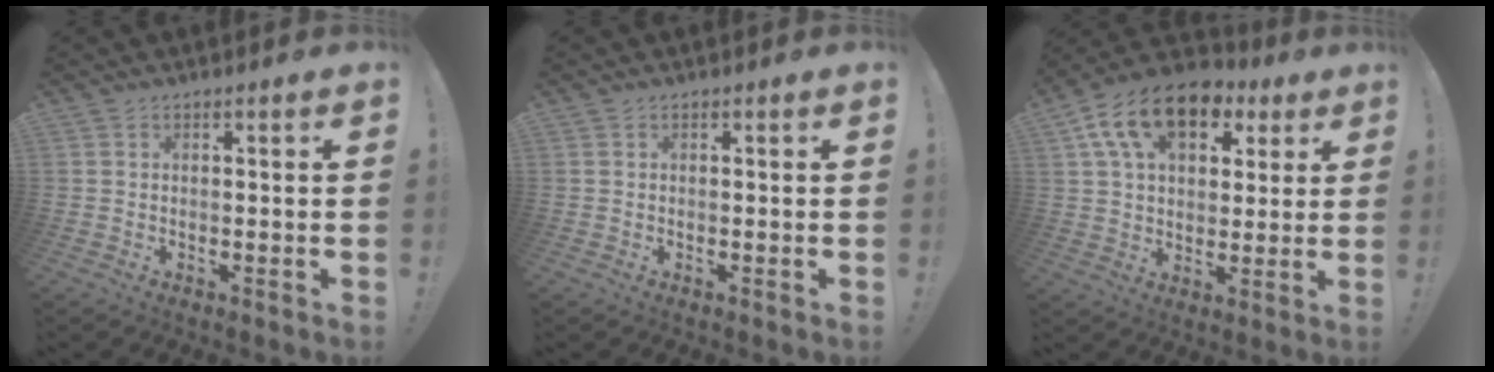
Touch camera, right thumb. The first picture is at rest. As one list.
[{"total": 0.0}, {"total": 16.3, "force": [7.8, 10.1, 10.1], "torque": [-0.174, -0.025, 0.143]}]